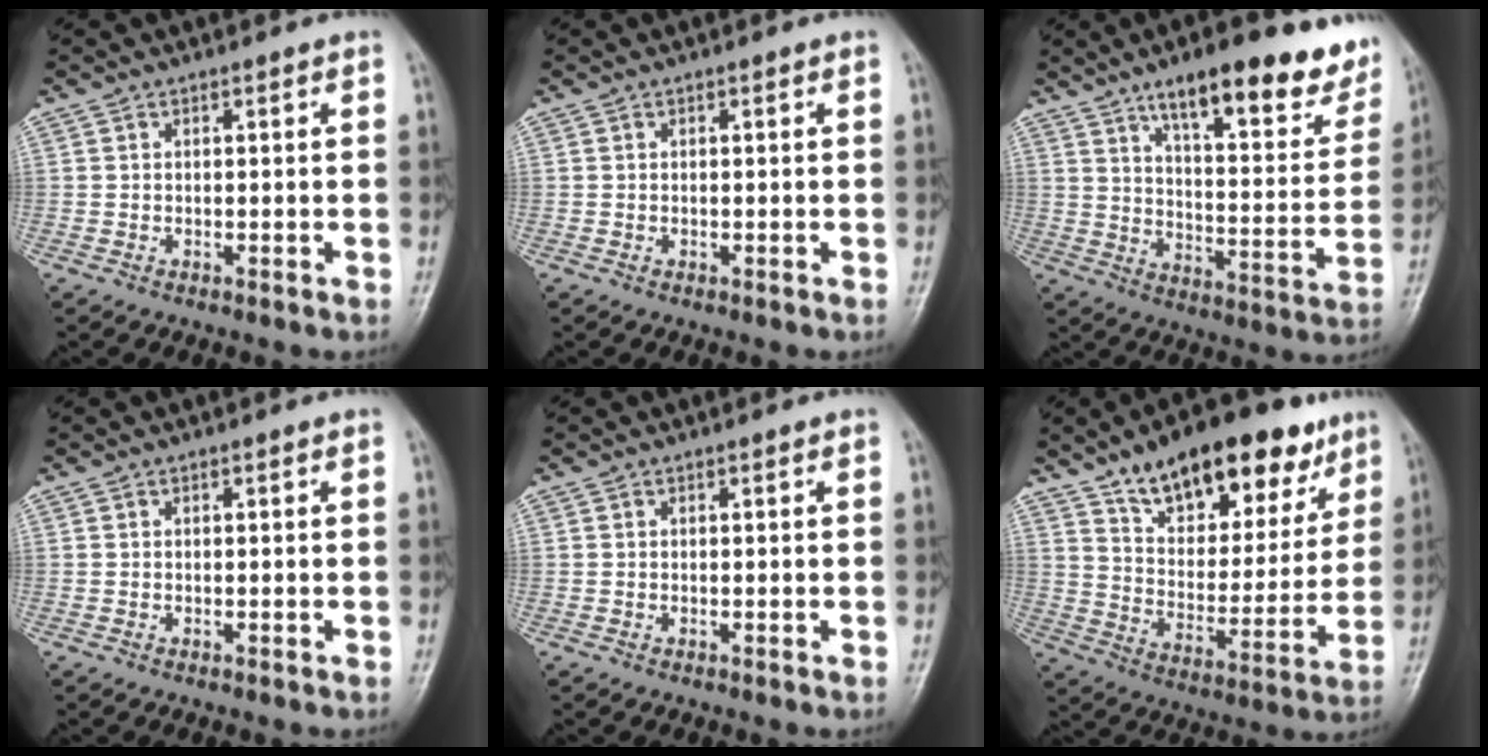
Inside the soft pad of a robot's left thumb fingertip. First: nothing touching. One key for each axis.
{"total": 0.0}
{"total": 20.7, "fx": 13.7, "fy": 6.7, "fz": 14.0, "tx": -0.144, "ty": -0.057, "tz": 0.196}
{"total": 0.0}
{"total": 0.0}
{"total": 23.2, "fx": 14.9, "fy": 10.7, "fz": 14.4, "tx": -0.170, "ty": -0.047, "tz": 0.236}